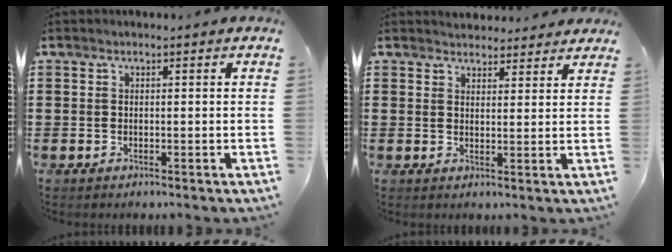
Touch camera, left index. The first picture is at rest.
{"total": 3.1, "force": [3.0, 0.8, -0.1], "torque": [0.000, -0.011, 0.055]}